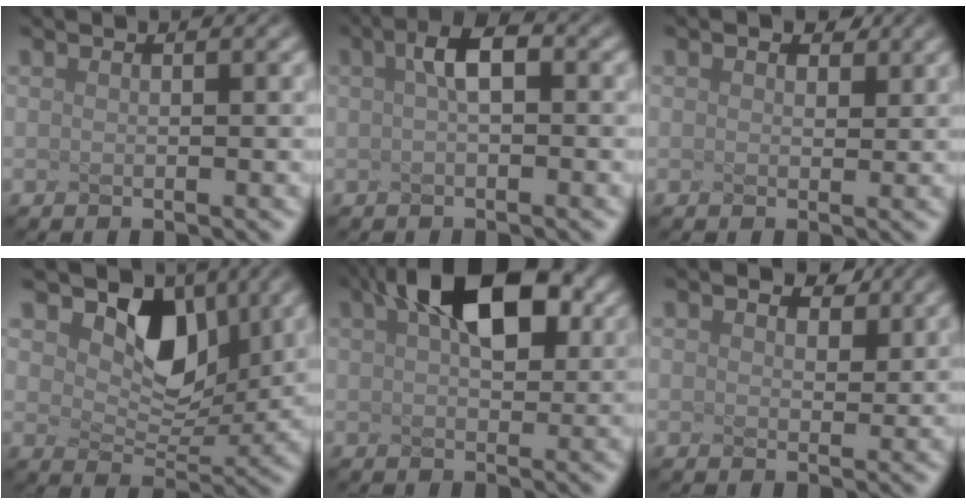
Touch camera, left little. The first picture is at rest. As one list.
[{"total": 1.6, "force": [-0.9, -0.3, 1.3], "torque": [-0.049, 0.002, 0.023]}, {"total": 0.8, "force": [0.2, -0.5, -0.6], "torque": [-0.012, -0.014, 0.025]}, {"total": 3.1, "force": [1.2, 2.2, 1.9], "torque": [-0.067, -0.028, 0.052]}, {"total": 6.7, "force": [2.3, 3.2, 5.5], "torque": [-0.104, 0.012, 0.065]}, {"total": 1.0, "force": [0.7, -0.4, -0.6], "torque": [-0.015, -0.016, 0.035]}]